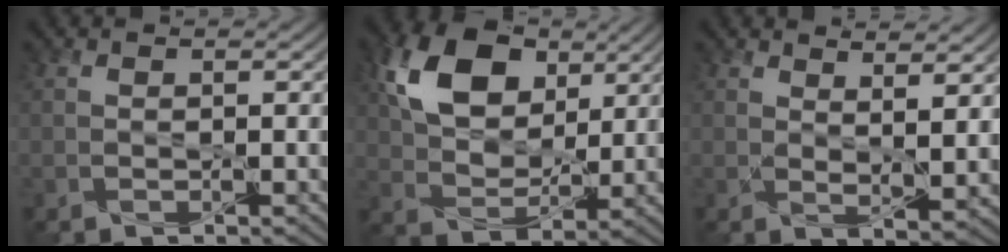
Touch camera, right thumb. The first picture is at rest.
{"total": 11.5, "force": [4.8, 7.6, 7.3], "torque": [-0.162, 0.014, 0.085]}
{"total": 5.0, "force": [3.4, 1.0, 3.6], "torque": [-0.068, -0.006, 0.065]}